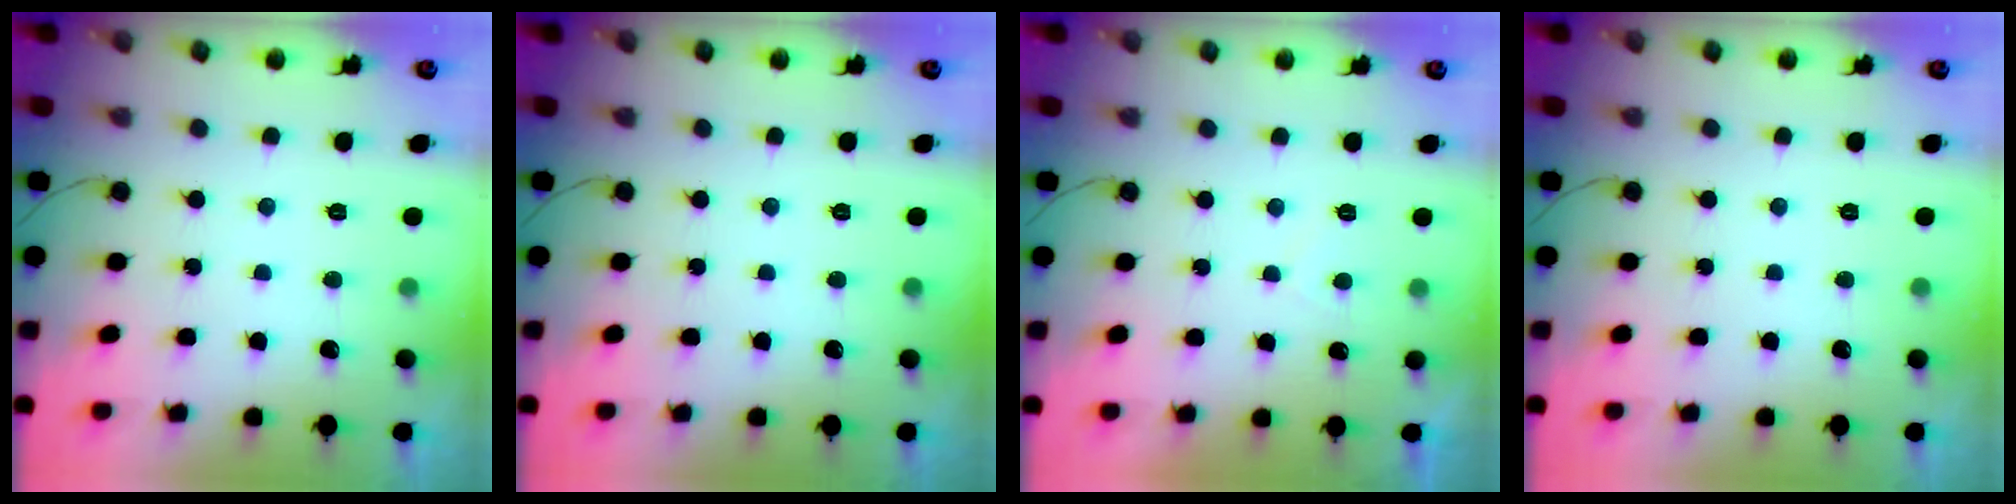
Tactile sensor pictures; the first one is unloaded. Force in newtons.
{"total": 0.0}
{"total": 1.4, "press": 1.2, "slide": 0.7}
{"total": 0.0}